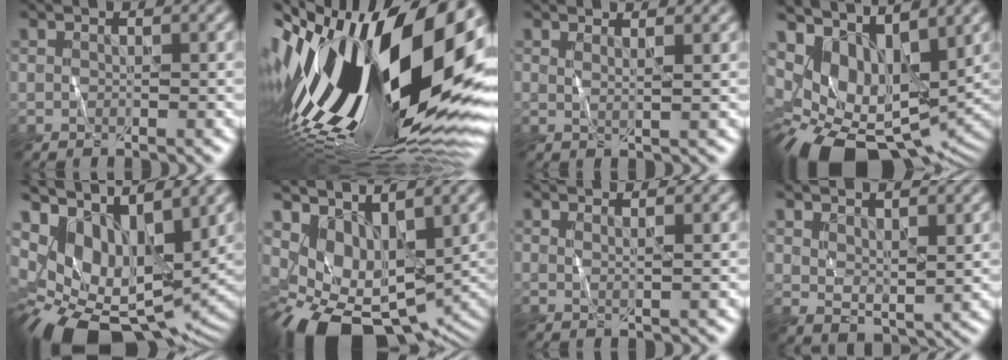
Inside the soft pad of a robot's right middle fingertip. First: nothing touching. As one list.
[{"total": 22.3, "force": [-0.6, 9.8, 20.0], "torque": [-0.381, -0.043, -0.015]}, {"total": 1.6, "force": [1.1, 0.5, 1.0], "torque": [-0.009, 0.002, 0.008]}, {"total": 9.7, "force": [0.5, 6.1, 7.5], "torque": [-0.140, -0.025, 0.027]}, {"total": 10.6, "force": [1.2, 6.4, 8.3], "torque": [-0.154, -0.021, 0.036]}, {"total": 9.0, "force": [-1.3, 5.9, 6.7], "torque": [-0.115, -0.034, -0.001]}, {"total": 1.4, "force": [1.0, 0.4, 0.8], "torque": [-0.005, 0.001, 0.006]}, {"total": 3.1, "force": [1.8, 1.5, 1.9], "torque": [-0.042, -0.007, 0.040]}]